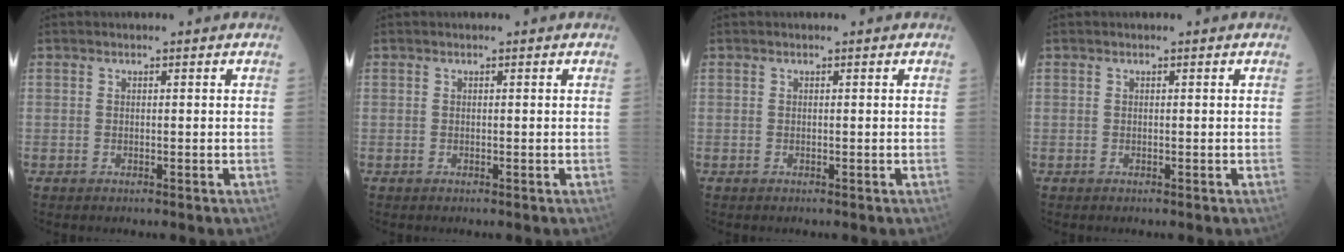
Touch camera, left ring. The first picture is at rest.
{"total": 0.0}
{"total": 0.0}
{"total": 0.0}